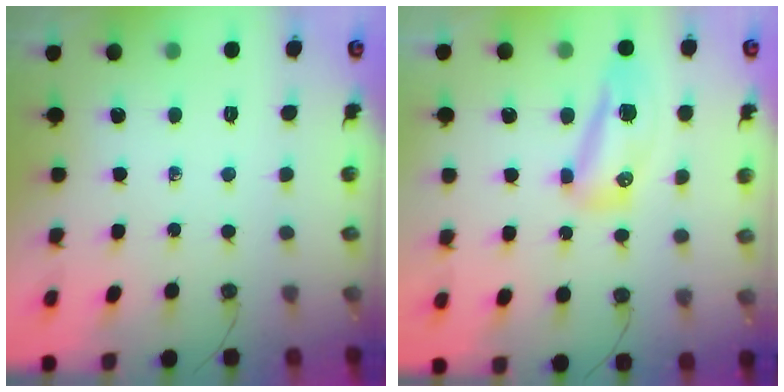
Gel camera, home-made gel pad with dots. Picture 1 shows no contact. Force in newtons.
{"total": 11.0, "press": 9.8, "slide": 5.0}